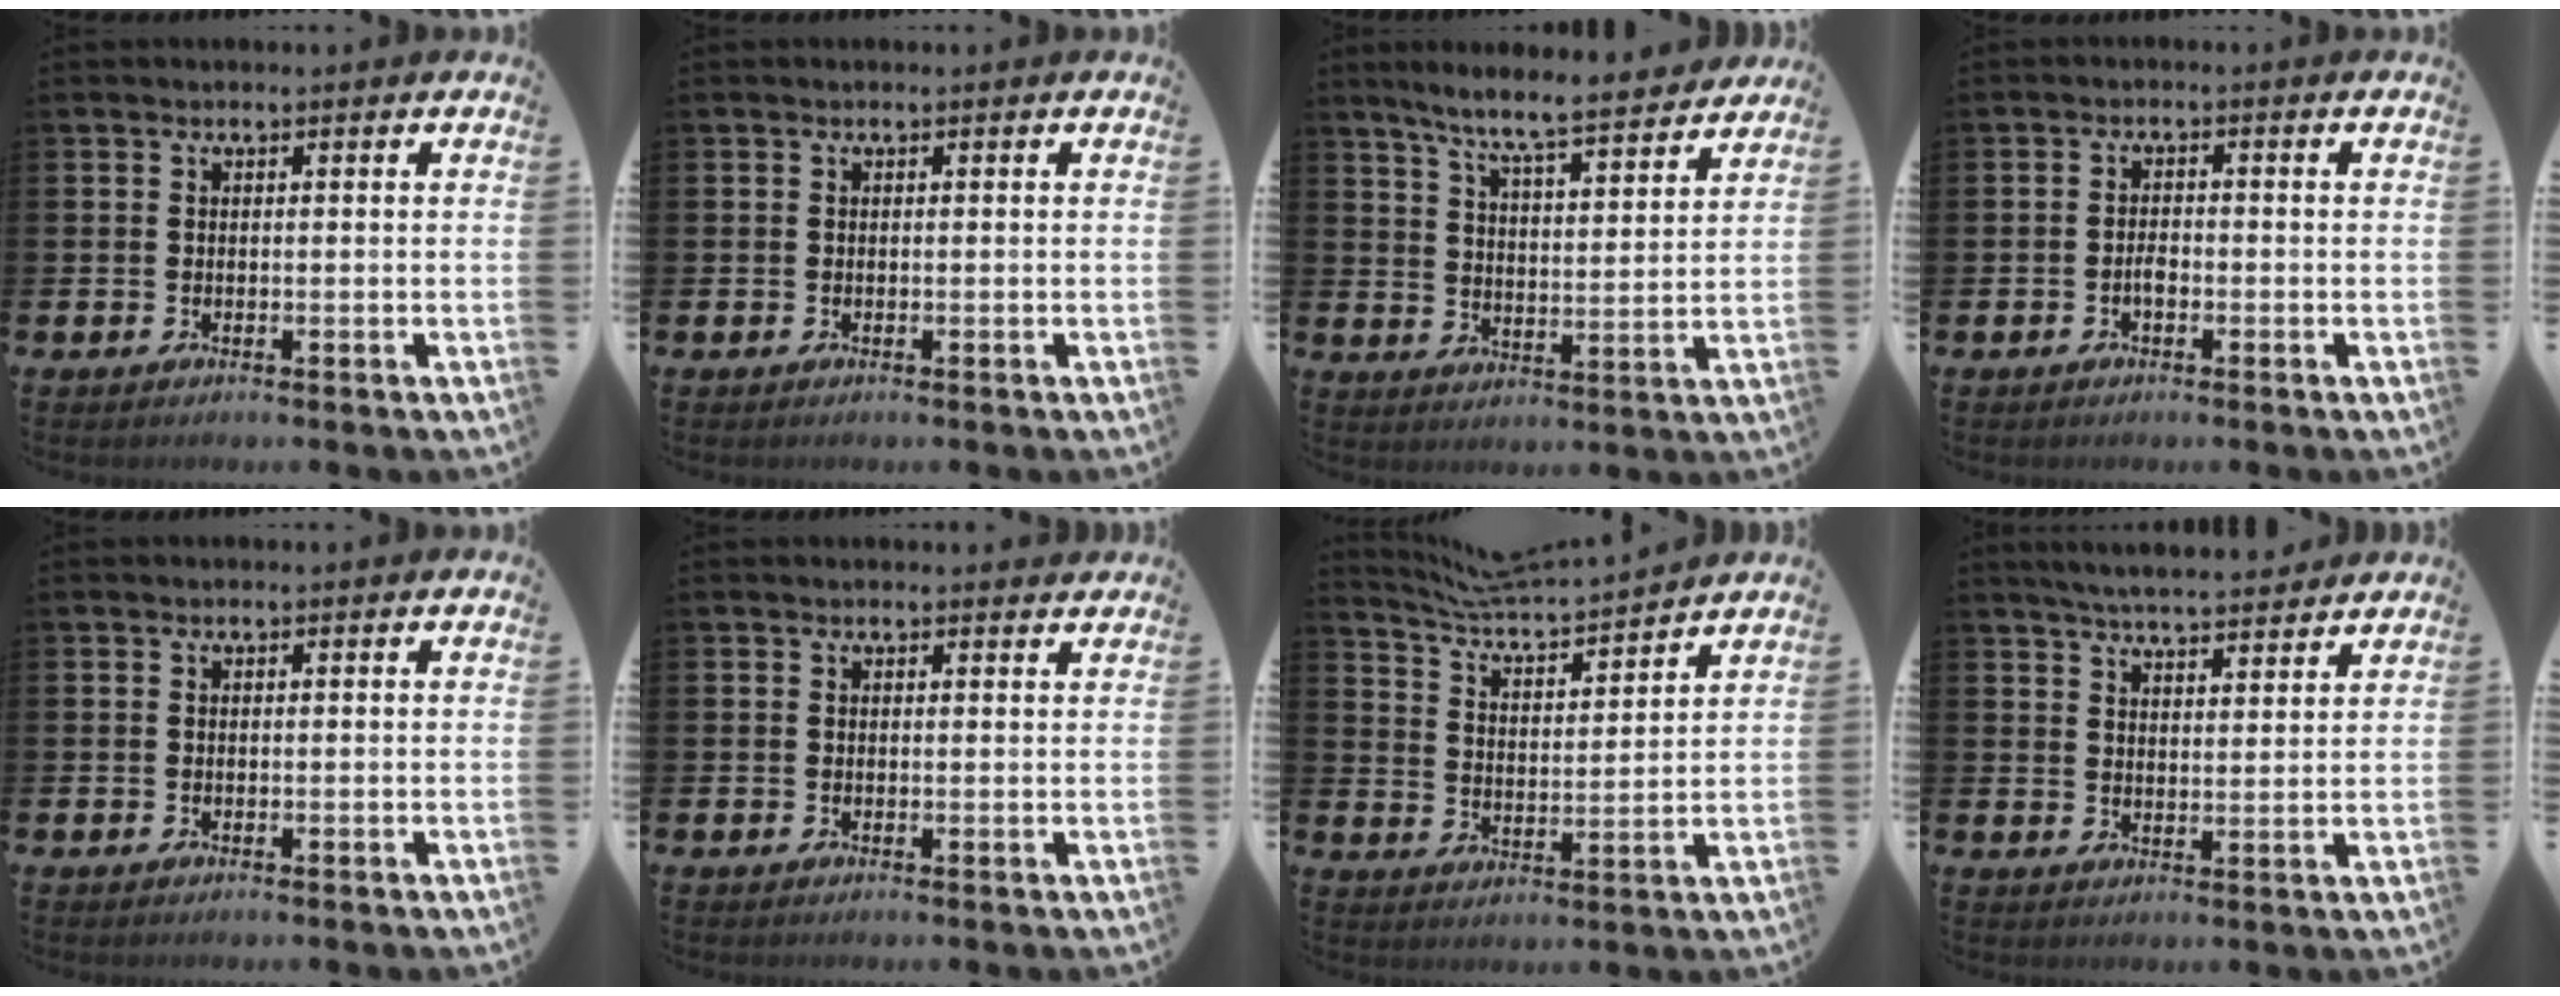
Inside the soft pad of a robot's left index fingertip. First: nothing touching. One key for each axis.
{"total": 0.0}
{"total": 7.9, "fx": 7.3, "fy": 0.3, "fz": 2.9, "tx": -0.077, "ty": -0.048, "tz": 0.125}
{"total": 1.8, "fx": -0.7, "fy": 0.9, "fz": 1.4, "tx": -0.025, "ty": 0.002, "tz": -0.014}
{"total": 0.0}
{"total": 0.8, "fx": 0.8, "fy": 0.2, "fz": 0.2, "tx": 0.009, "ty": -0.003, "tz": 0.011}
{"total": 5.8, "fx": 5.7, "fy": 0.3, "fz": 1.2, "tx": -0.050, "ty": -0.051, "tz": 0.095}
{"total": 5.4, "fx": 5.3, "fy": 0.3, "fz": 1.0, "tx": -0.027, "ty": -0.028, "tz": 0.093}